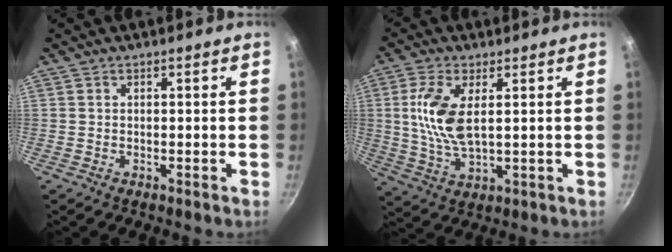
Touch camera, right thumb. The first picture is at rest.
{"total": 9.9, "force": [1.9, 4.5, 8.6], "torque": [-0.177, -0.005, 0.042]}